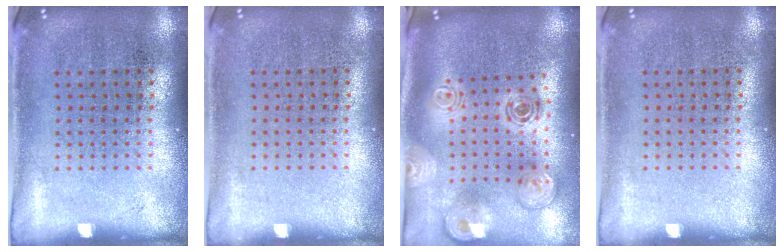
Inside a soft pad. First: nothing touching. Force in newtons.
{"total": 0.0}
{"total": 2.1, "press": 1.7, "slide": 1.2}
{"total": 0.0}